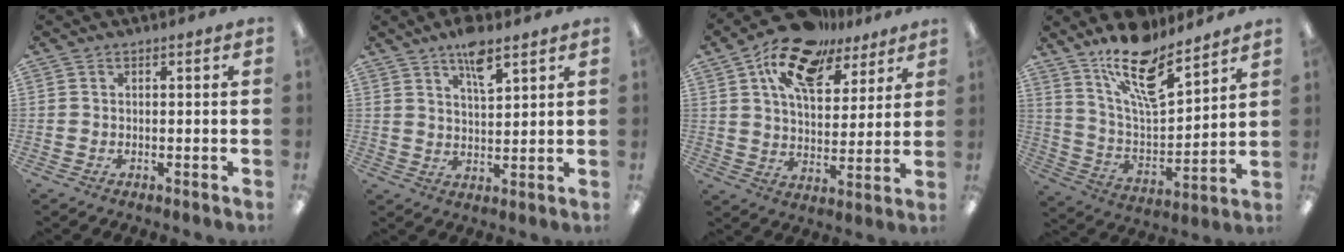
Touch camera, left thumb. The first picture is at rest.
{"total": 7.4, "force": [5.1, 2.4, 4.8], "torque": [-0.075, -0.028, 0.085]}
{"total": 15.4, "force": [10.5, 7.4, 8.5], "torque": [-0.150, -0.048, 0.186]}
{"total": 17.2, "force": [13.1, 5.5, 9.7], "torque": [-0.175, -0.079, 0.224]}